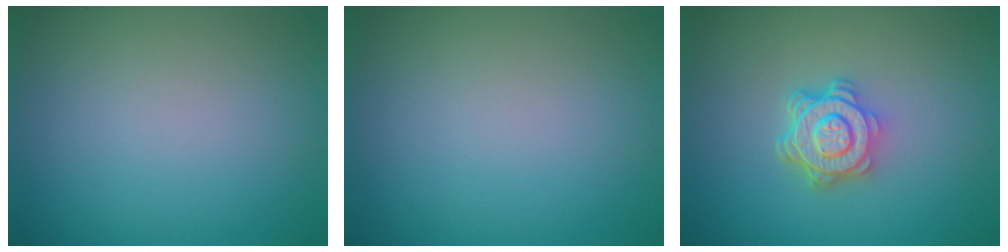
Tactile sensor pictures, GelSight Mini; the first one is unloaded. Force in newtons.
{"total": 0.0}
{"total": 4.7, "press": 3.5, "slide": 3.1}